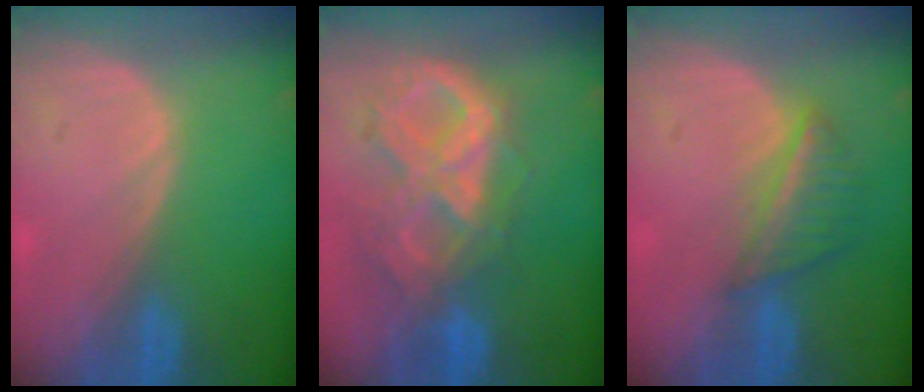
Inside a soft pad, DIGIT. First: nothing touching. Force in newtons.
{"total": 10.5, "press": 9.0, "slide": 5.5}
{"total": 5.6, "press": 5.1, "slide": 2.2}